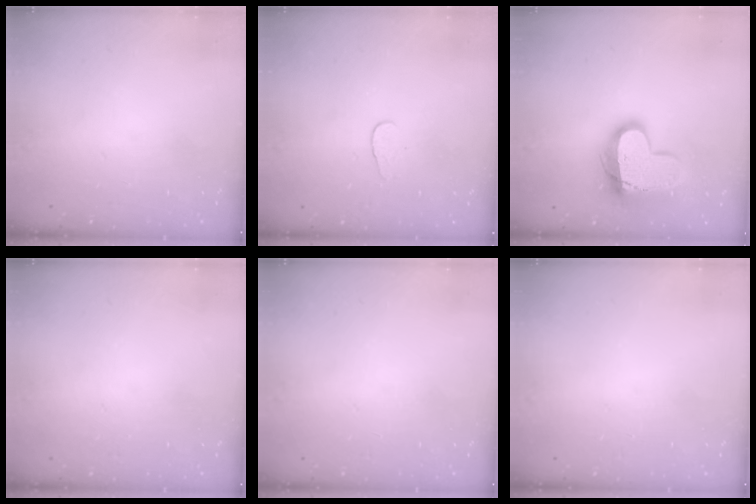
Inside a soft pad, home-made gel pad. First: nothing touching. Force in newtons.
{"total": 3.3, "press": 3.3, "slide": 0.3}
{"total": 15.3, "press": 15.2, "slide": 1.2}
{"total": 0.0}
{"total": 0.0}
{"total": 0.0}